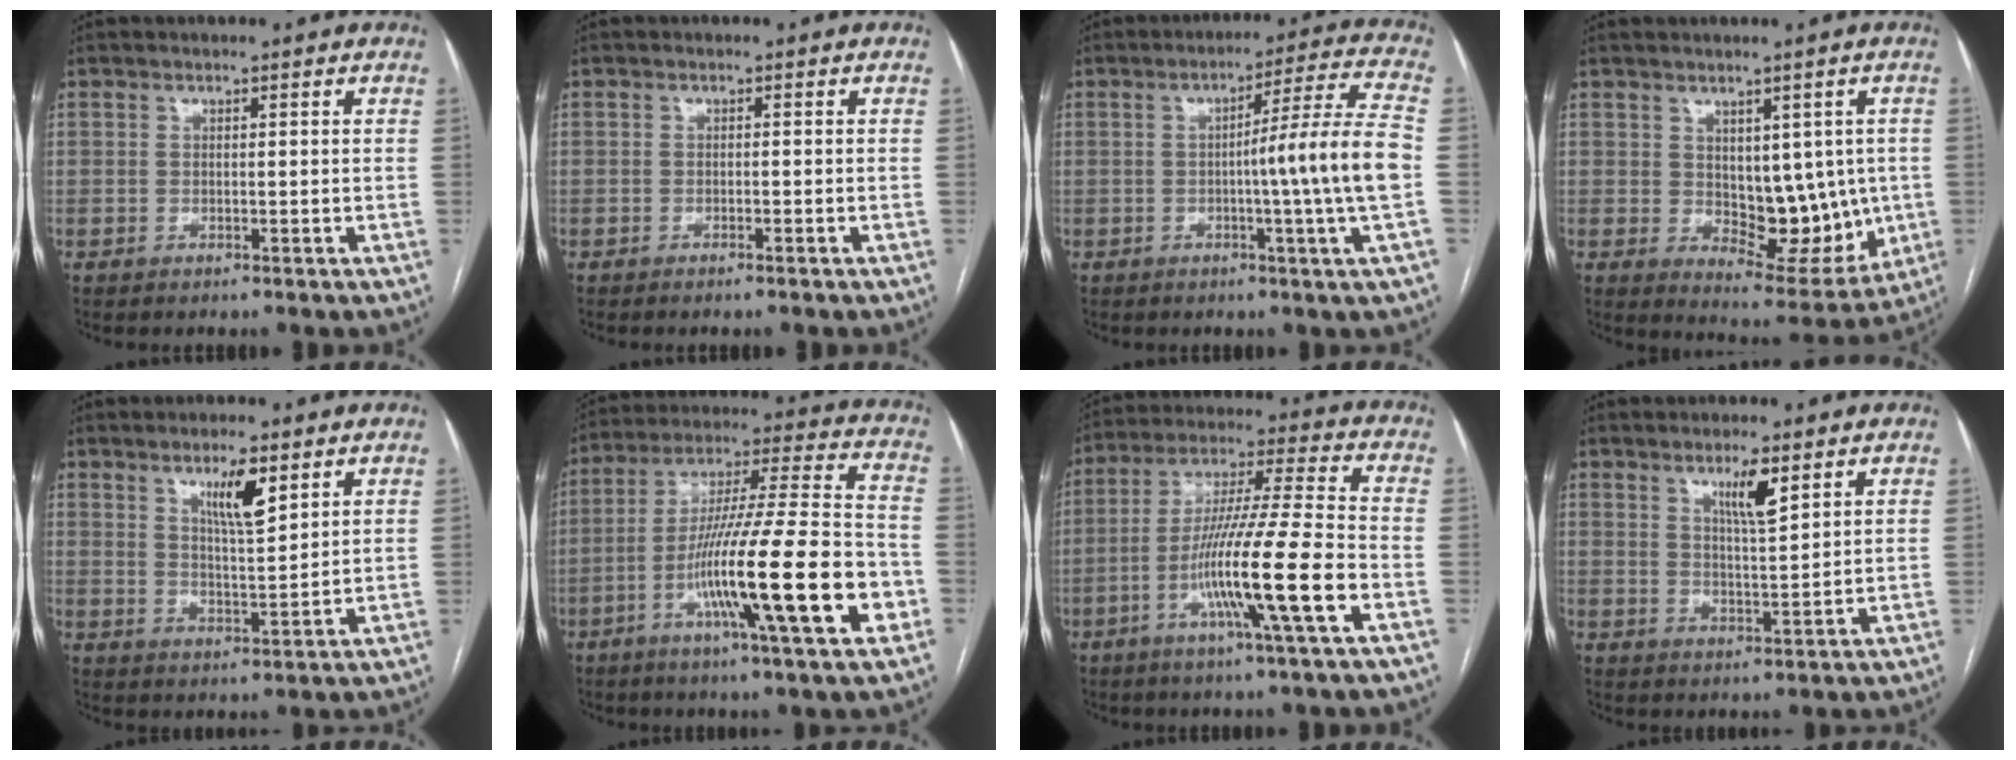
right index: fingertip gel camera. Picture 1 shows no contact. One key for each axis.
{"total": 0.8, "fx": -0.6, "fy": -0.1, "fz": 0.5, "tx": -0.010, "ty": -0.001, "tz": -0.010}
{"total": 12.3, "fx": -1.4, "fy": -2.0, "fz": 12.0, "tx": -0.176, "ty": 0.001, "tz": -0.023}
{"total": 10.8, "fx": 0.1, "fy": 6.1, "fz": 8.9, "tx": -0.104, "ty": -0.002, "tz": 0.029}
{"total": 6.5, "fx": 3.6, "fy": 1.1, "fz": 5.3, "tx": -0.093, "ty": -0.007, "tz": 0.064}
{"total": 22.1, "fx": -7.4, "fy": 0.8, "fz": 20.8, "tx": -0.342, "ty": -0.017, "tz": -0.124}
{"total": 15.7, "fx": -5.3, "fy": -1.0, "fz": 14.7, "tx": -0.275, "ty": -0.010, "tz": -0.097}
{"total": 5.2, "fx": 3.1, "fy": 0.6, "fz": 4.2, "tx": -0.073, "ty": -0.006, "tz": 0.054}